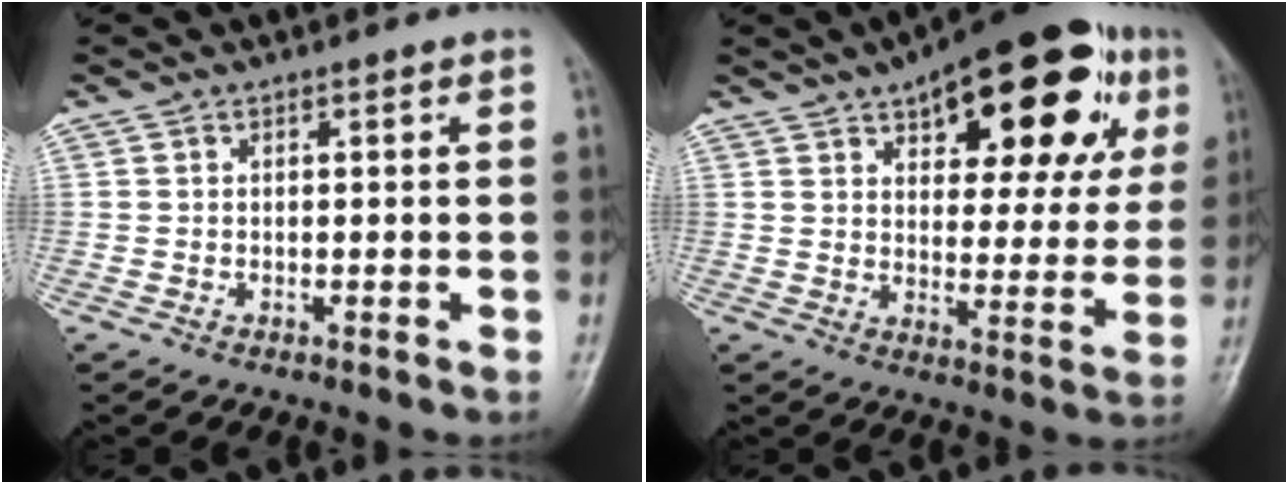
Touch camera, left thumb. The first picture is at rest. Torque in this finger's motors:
{"motor_torque": [0.76, 0.63, 0.48, -0.40, 0.26]}